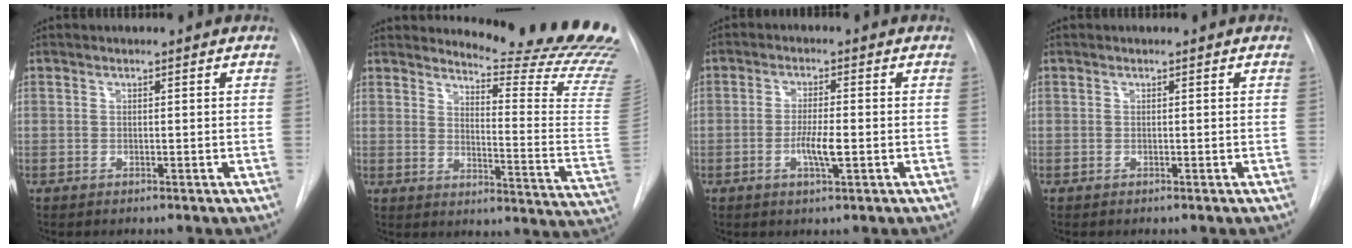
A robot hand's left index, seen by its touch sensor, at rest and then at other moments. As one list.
[{"total": 19.1, "force": [18.3, -1.4, 5.0], "torque": [-0.075, -0.180, 0.207]}, {"total": 4.1, "force": [-1.5, 0.4, 3.7], "torque": [-0.071, -0.008, -0.026]}, {"total": 0.0}]